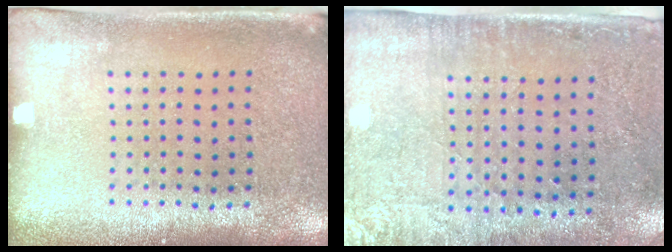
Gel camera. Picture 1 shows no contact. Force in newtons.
{"total": 2.9, "press": 2.4, "slide": 1.6}